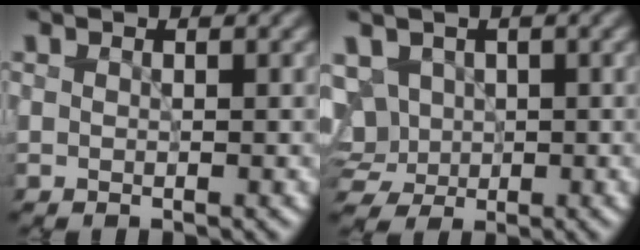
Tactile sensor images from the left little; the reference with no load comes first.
{"total": 7.1, "force": [1.1, 6.0, 3.7], "torque": [-0.079, 0.028, 0.004]}